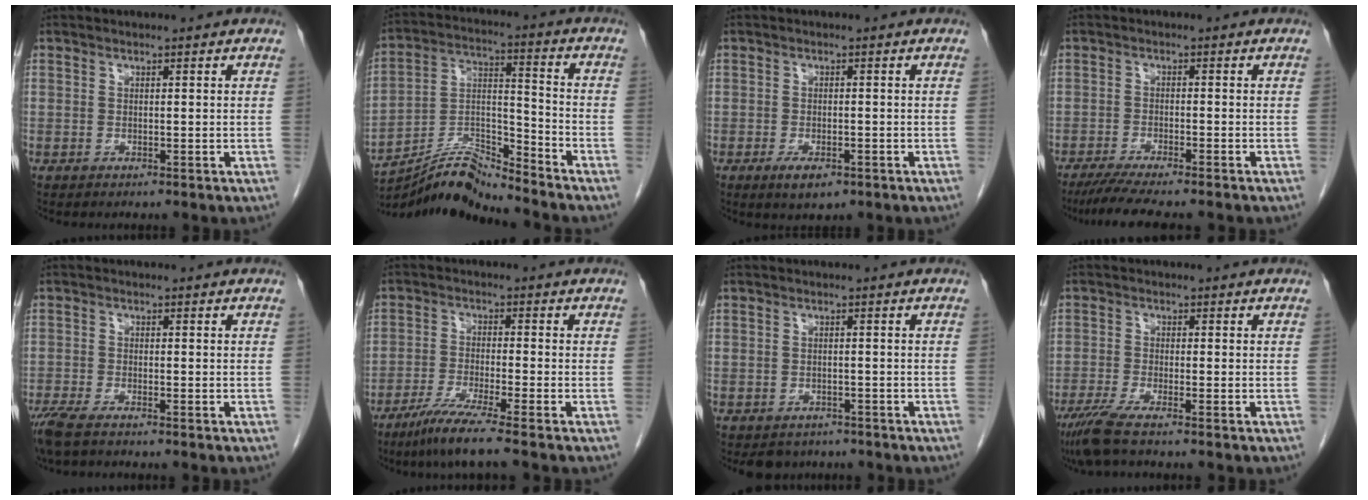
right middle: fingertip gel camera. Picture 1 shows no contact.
{"total": 9.4, "force": [-9.2, -1.2, 1.3], "torque": [-0.034, 0.031, -0.170]}
{"total": 3.5, "force": [-1.9, 1.4, 2.6], "torque": [-0.046, -0.002, -0.024]}
{"total": 8.4, "force": [-7.0, 0.3, 4.5], "torque": [-0.065, -0.019, -0.112]}
{"total": 4.6, "force": [-3.8, 0.5, 2.6], "torque": [-0.049, -0.011, -0.067]}
{"total": 7.2, "force": [-5.4, -1.1, 4.6], "torque": [-0.082, -0.026, -0.103]}
{"total": 3.8, "force": [-3.2, 2.1, 0.3], "torque": [0.003, 0.004, -0.044]}
{"total": 4.9, "force": [-3.7, -0.3, 3.2], "torque": [-0.062, -0.015, -0.074]}